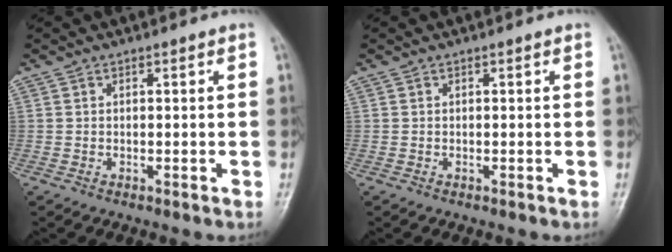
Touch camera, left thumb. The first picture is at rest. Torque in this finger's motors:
{"motor_torque": [0.00, 0.00, 0.00, 0.00, 0.00]}